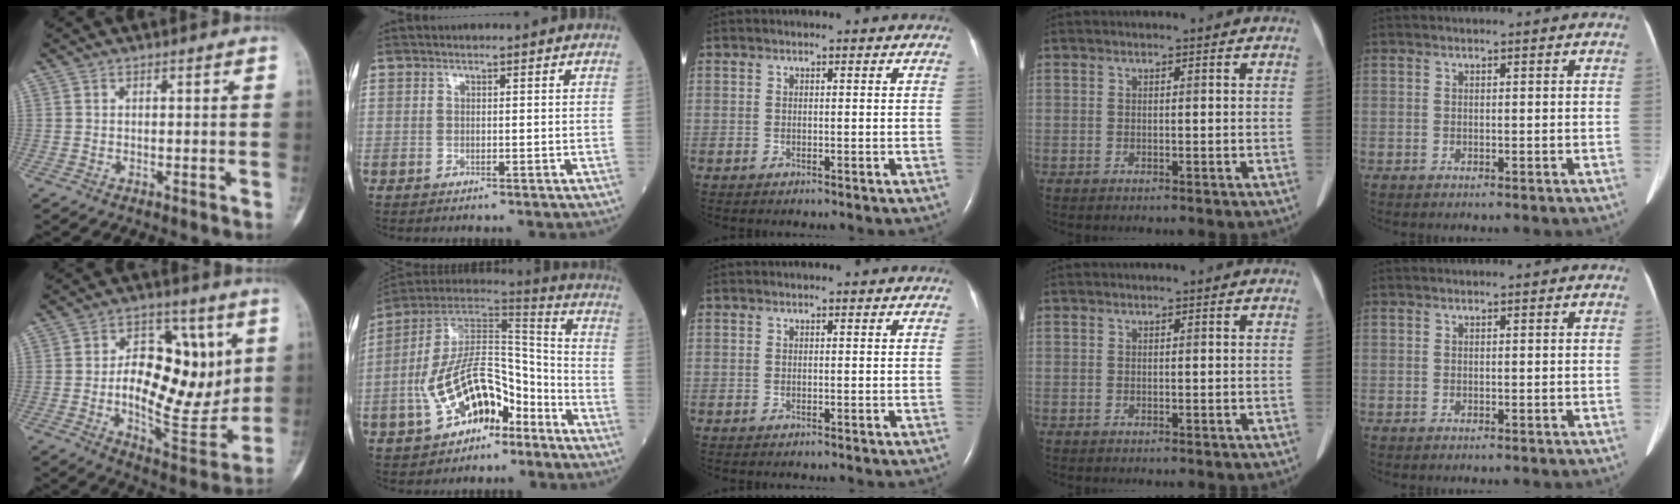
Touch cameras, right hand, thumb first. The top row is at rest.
{"thumb": {"total": 20.5, "force": [1.9, 11.2, 17.0], "torque": [-0.216, -0.018, 0.038]}, "index": {"total": 15.5, "force": [-6.6, 7.9, 11.5], "torque": [-0.220, 0.033, -0.112]}}